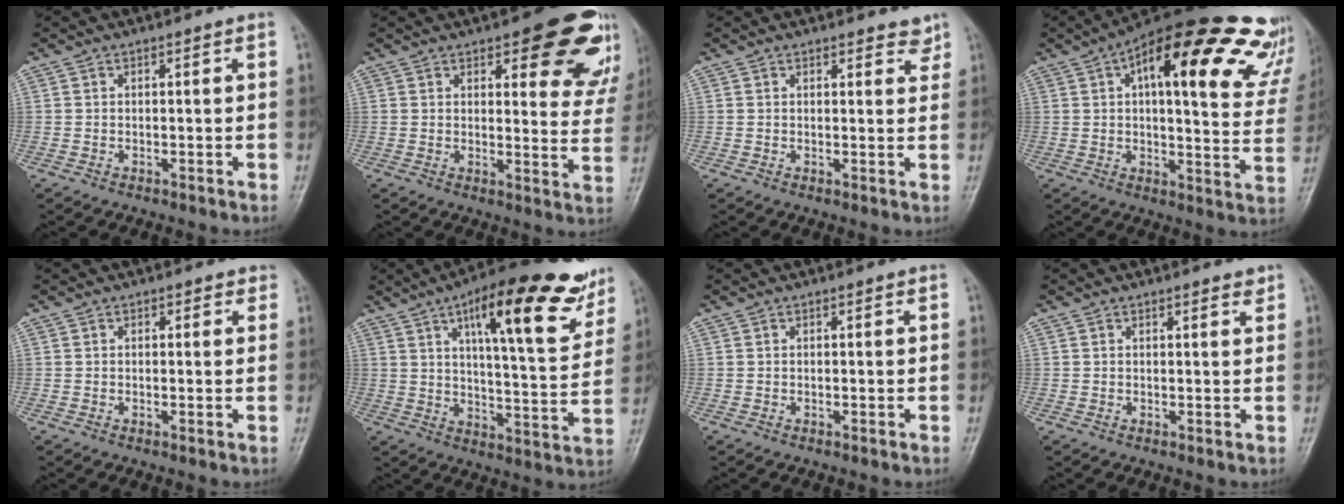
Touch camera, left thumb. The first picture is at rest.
{"total": 15.5, "force": [9.1, 5.8, 11.1], "torque": [-0.083, -0.047, 0.101]}
{"total": 2.7, "force": [2.1, 1.3, 1.0], "torque": [0.011, -0.012, 0.023]}
{"total": 30.2, "force": [15.4, 10.4, 23.8], "torque": [-0.273, -0.004, 0.199]}
{"total": 1.5, "force": [0.7, 1.0, 0.7], "torque": [0.009, 0.000, 0.003]}
{"total": 21.1, "force": [11.7, 6.2, 16.4], "torque": [-0.203, -0.043, 0.173]}
{"total": 0.0}
{"total": 1.5, "force": [1.1, 0.6, 0.8], "torque": [-0.004, -0.006, 0.012]}